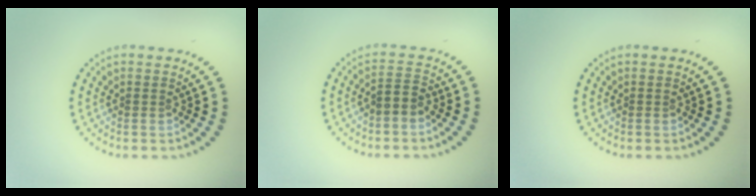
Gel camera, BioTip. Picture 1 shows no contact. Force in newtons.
{"total": 1.9, "press": 1.4, "slide": 1.2}
{"total": 0.0}